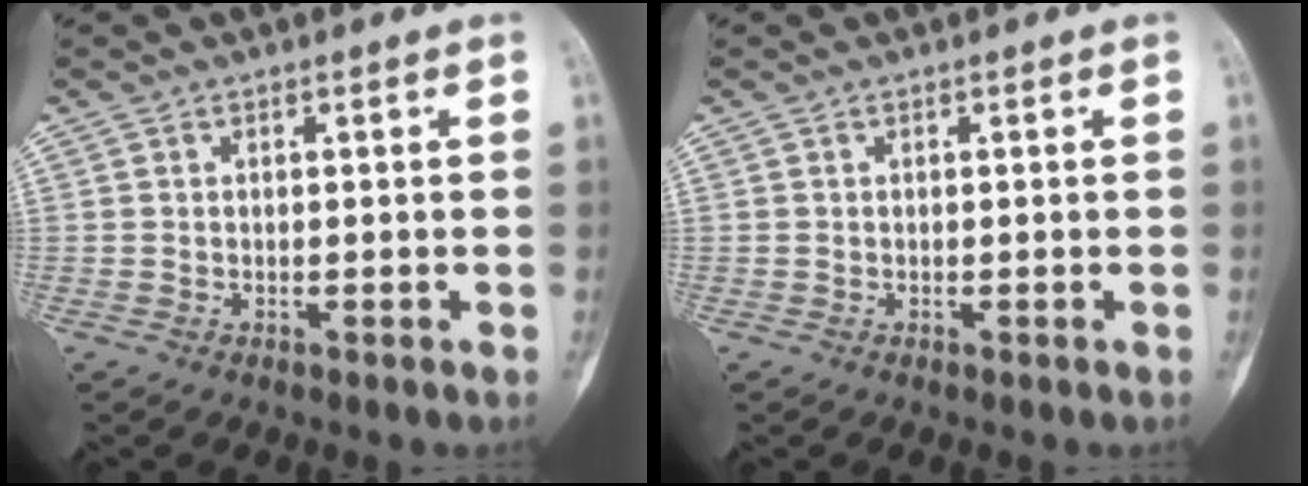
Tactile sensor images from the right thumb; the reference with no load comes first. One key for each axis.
{"total": 0.0}